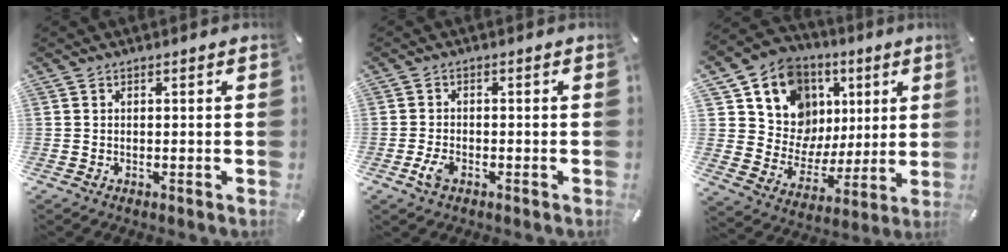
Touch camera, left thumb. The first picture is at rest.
{"total": 3.4, "force": [-1.4, 2.0, 2.4], "torque": [-0.058, -0.001, -0.029]}
{"total": 13.9, "force": [5.8, 12.0, 3.7], "torque": [-0.062, -0.052, 0.120]}